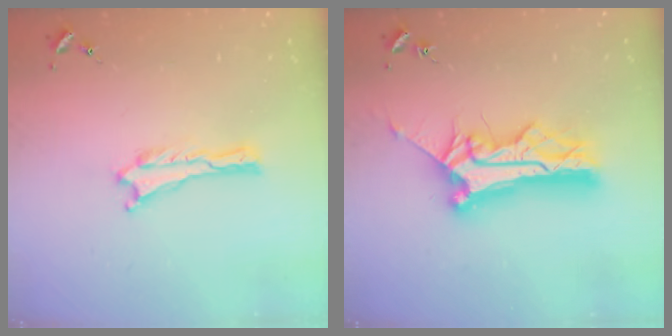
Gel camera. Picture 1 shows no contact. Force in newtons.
{"total": 10.4, "press": 10.3, "slide": 1.1}